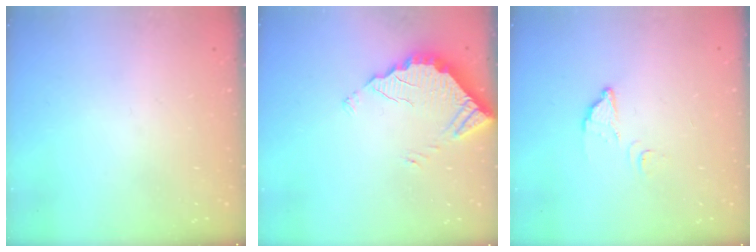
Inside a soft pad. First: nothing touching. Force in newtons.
{"total": 3.6, "press": 3.6, "slide": 0.2}
{"total": 2.7, "press": 2.7, "slide": 0.3}